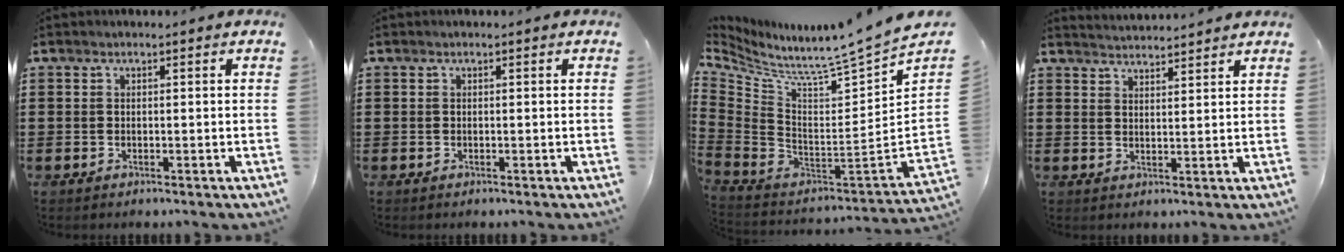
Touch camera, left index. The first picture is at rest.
{"total": 0.0}
{"total": 6.3, "force": [5.4, -1.9, 2.7], "torque": [-0.081, -0.082, 0.073]}
{"total": 2.8, "force": [2.8, -0.4, -0.3], "torque": [-0.003, -0.012, 0.051]}